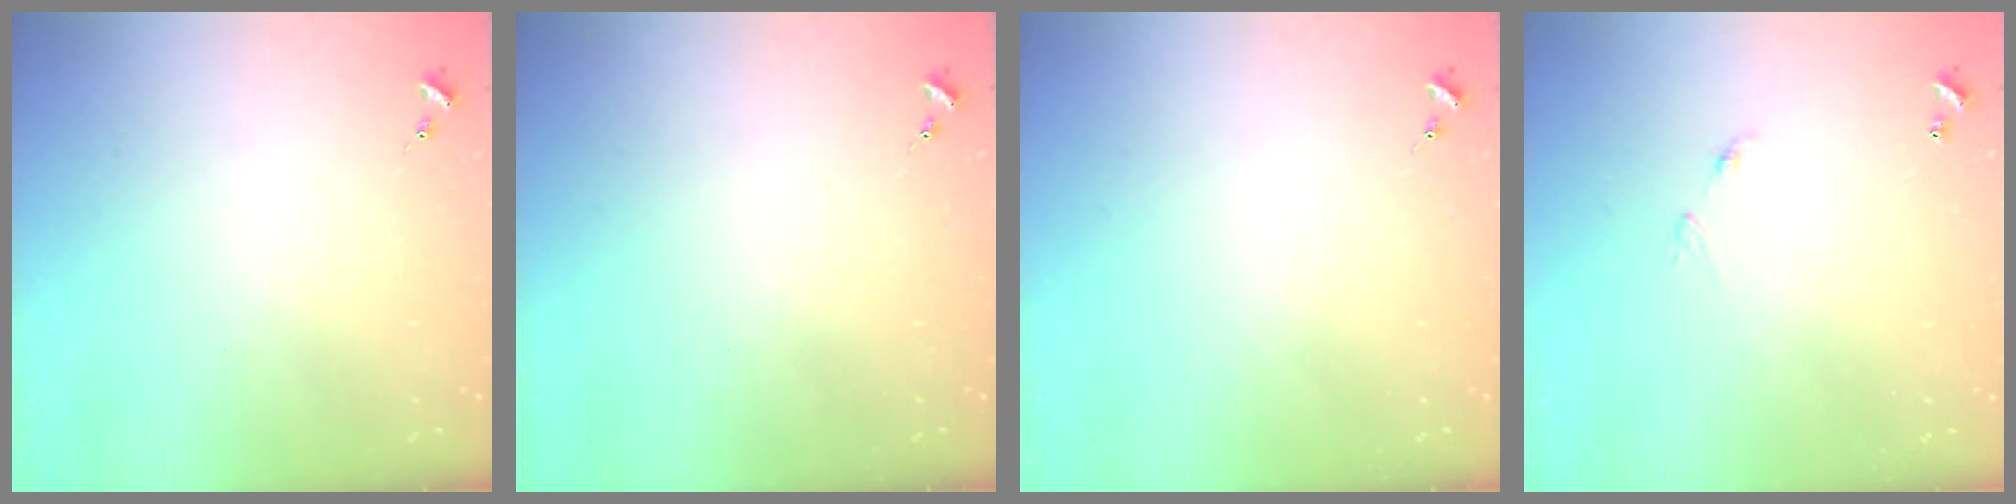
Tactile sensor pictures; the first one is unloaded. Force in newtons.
{"total": 0.0}
{"total": 0.0}
{"total": 5.6, "press": 5.5, "slide": 0.6}